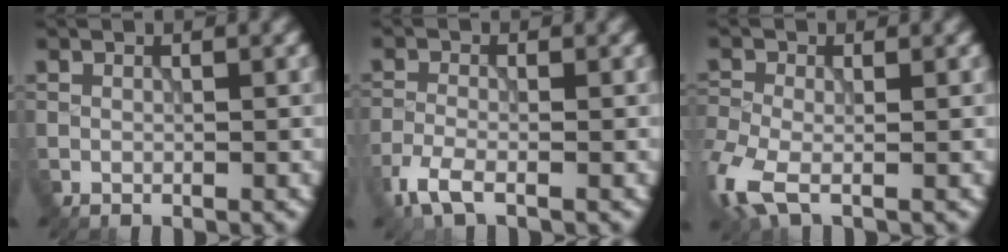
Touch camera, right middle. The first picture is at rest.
{"total": 3.0, "force": [-2.1, 0.9, 2.0], "torque": [-0.050, -0.008, -0.053]}
{"total": 4.8, "force": [-2.1, 2.5, 3.5], "torque": [-0.092, -0.011, -0.053]}